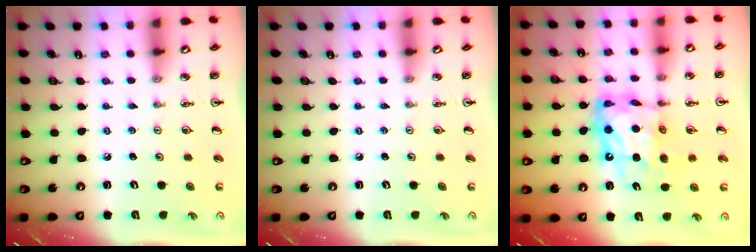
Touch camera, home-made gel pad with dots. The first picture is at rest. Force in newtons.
{"total": 0.0}
{"total": 13.2, "press": 13.1, "slide": 1.1}